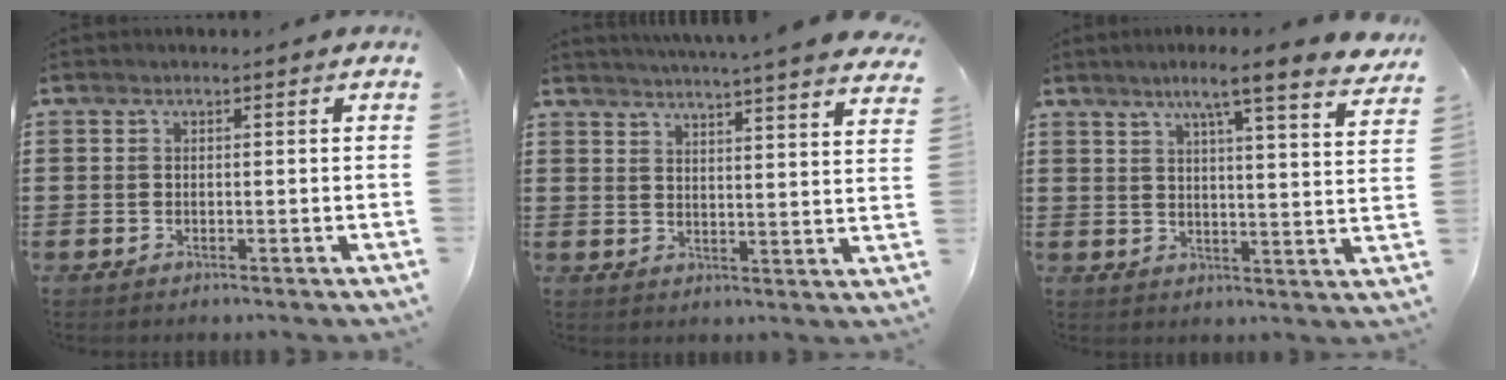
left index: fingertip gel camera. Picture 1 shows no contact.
{"total": 4.3, "force": [4.1, -0.8, 1.0], "torque": [-0.029, -0.031, 0.068]}
{"total": 6.1, "force": [4.8, -0.6, 3.8], "torque": [-0.085, -0.028, 0.072]}